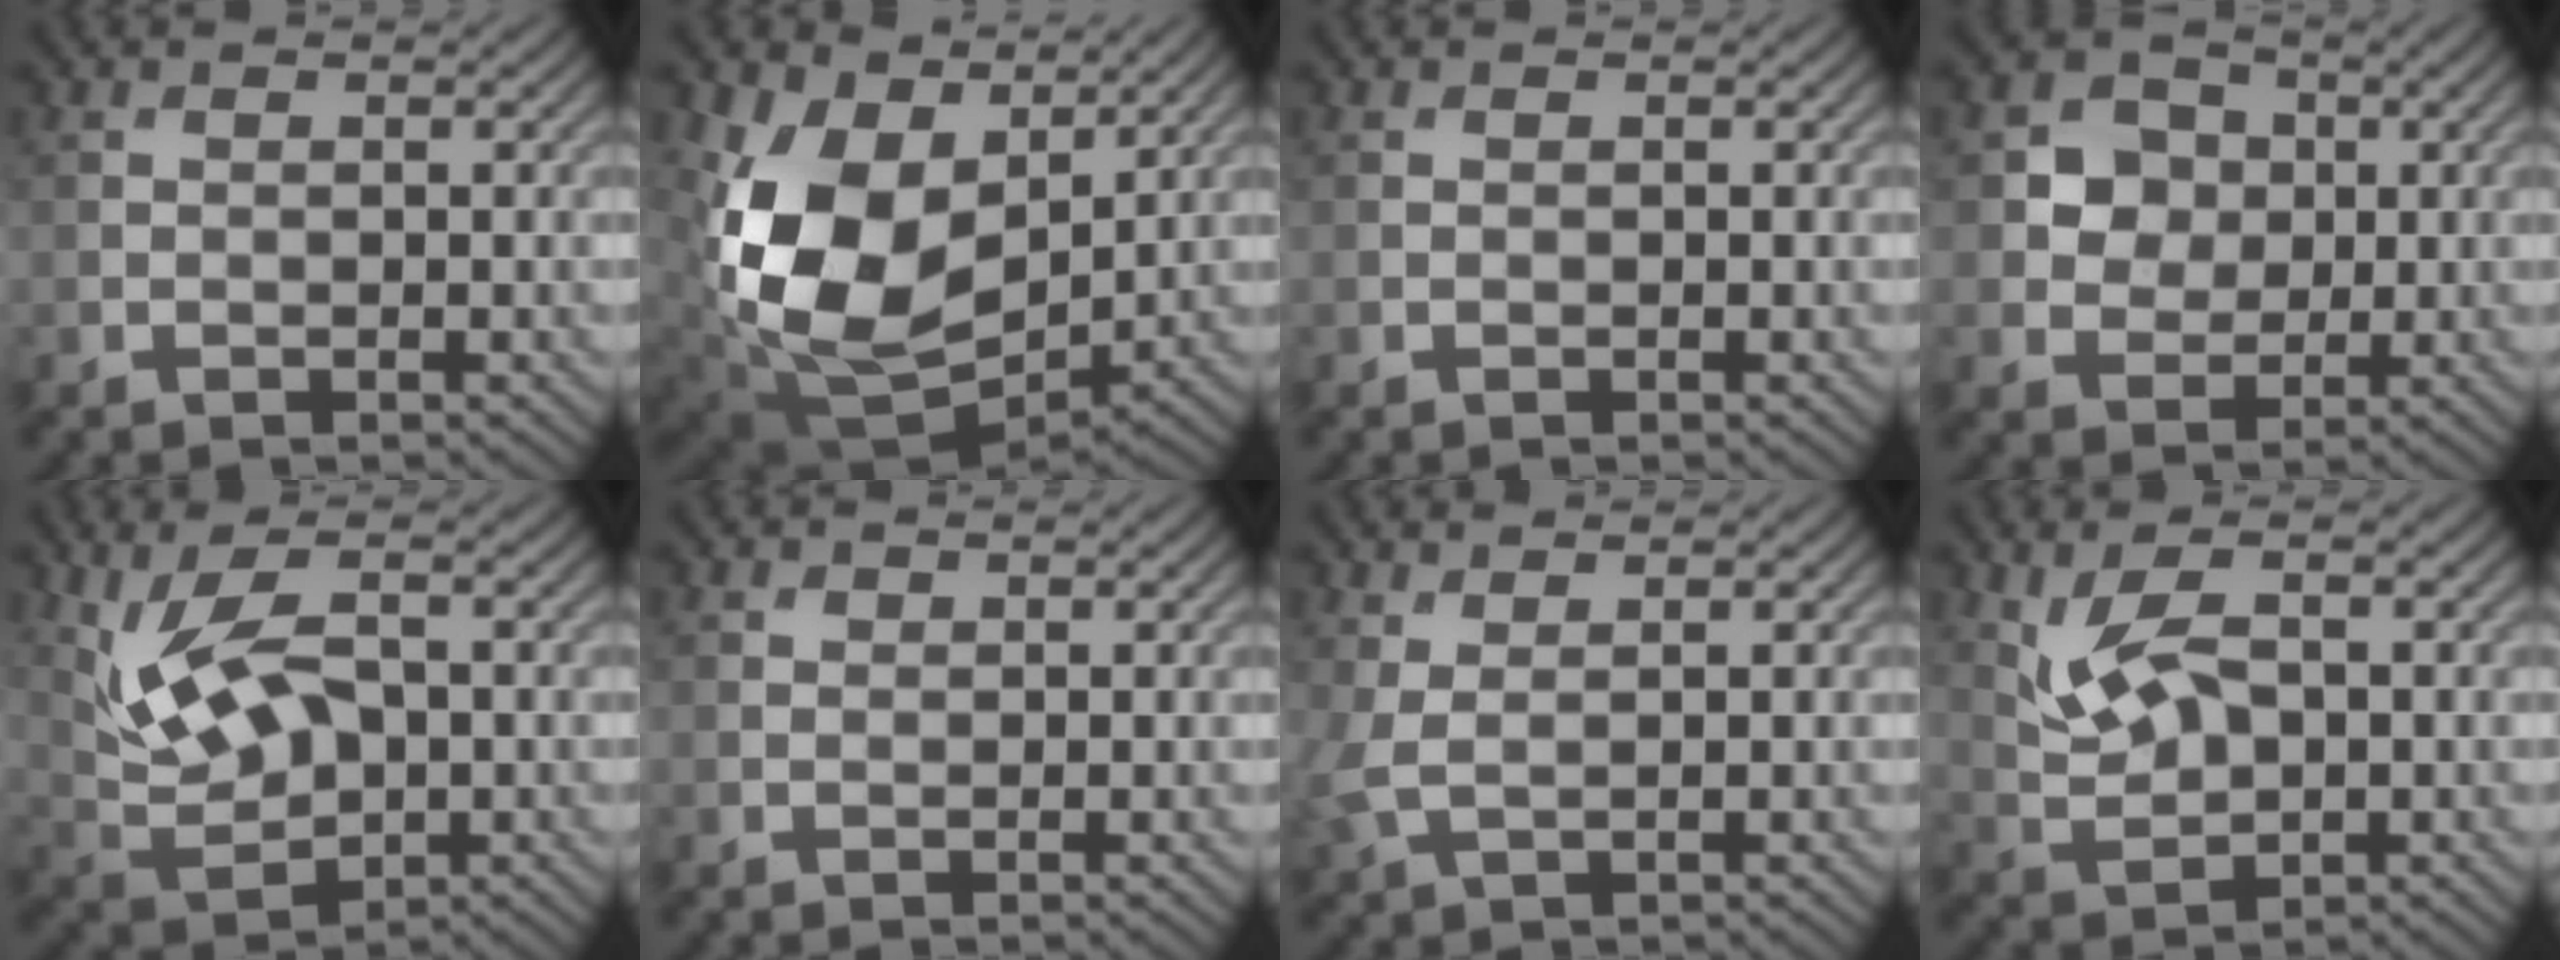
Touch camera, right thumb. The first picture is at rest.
{"total": 13.5, "force": [2.7, 9.3, 9.3], "torque": [-0.218, -0.012, 0.057]}
{"total": 0.0}
{"total": 4.9, "force": [0.8, 4.4, 2.0], "torque": [-0.042, 0.007, 0.001]}
{"total": 9.0, "force": [2.2, 4.6, 7.4], "torque": [-0.156, 0.005, 0.036]}
{"total": 0.6, "force": [0.4, 0.4, 0.1], "torque": [-0.002, -0.003, 0.008]}
{"total": 2.8, "force": [1.2, 1.1, 2.2], "torque": [-0.066, 0.001, 0.025]}
{"total": 5.9, "force": [1.7, 3.0, 4.7], "torque": [-0.106, 0.002, 0.035]}